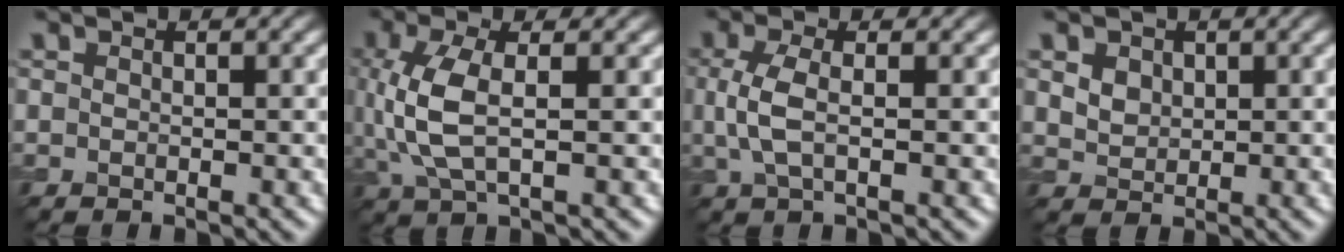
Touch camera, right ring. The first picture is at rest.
{"total": 4.9, "force": [0.3, 2.0, 4.4], "torque": [-0.118, -0.006, 0.007]}
{"total": 2.8, "force": [0.0, 1.0, 2.6], "torque": [-0.064, -0.005, -0.002]}
{"total": 3.1, "force": [1.4, 2.3, 1.6], "torque": [-0.041, 0.010, 0.028]}